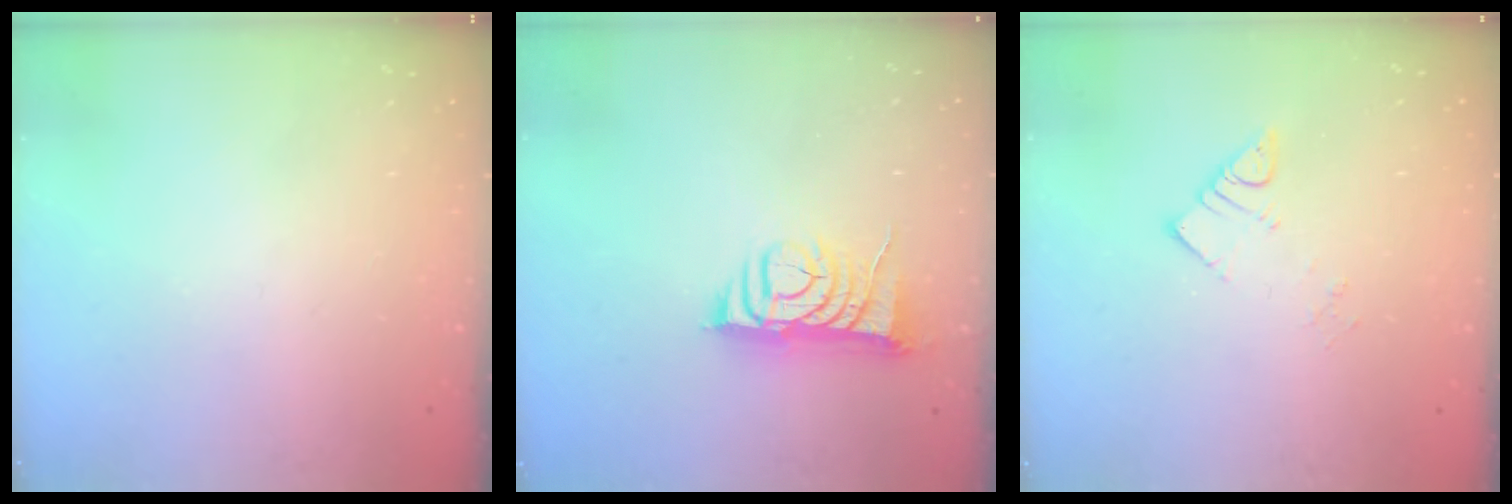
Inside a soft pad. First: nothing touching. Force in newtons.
{"total": 8.2, "press": 8.1, "slide": 1.2}
{"total": 5.1, "press": 5.1, "slide": 0.4}